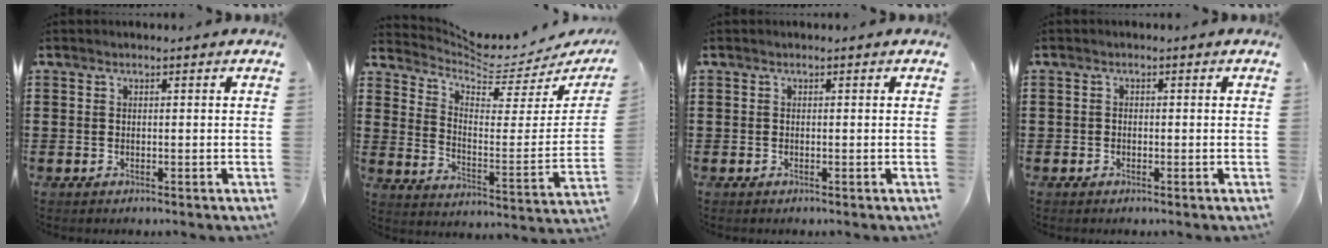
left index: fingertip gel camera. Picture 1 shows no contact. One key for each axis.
{"total": 5.4, "fx": 5.2, "fy": 0.7, "fz": 1.2, "tx": -0.048, "ty": -0.053, "tz": 0.084}
{"total": 0.0}
{"total": 0.7, "fx": -0.4, "fy": 0.5, "fz": 0.1, "tx": -0.004, "ty": 0.000, "tz": -0.009}